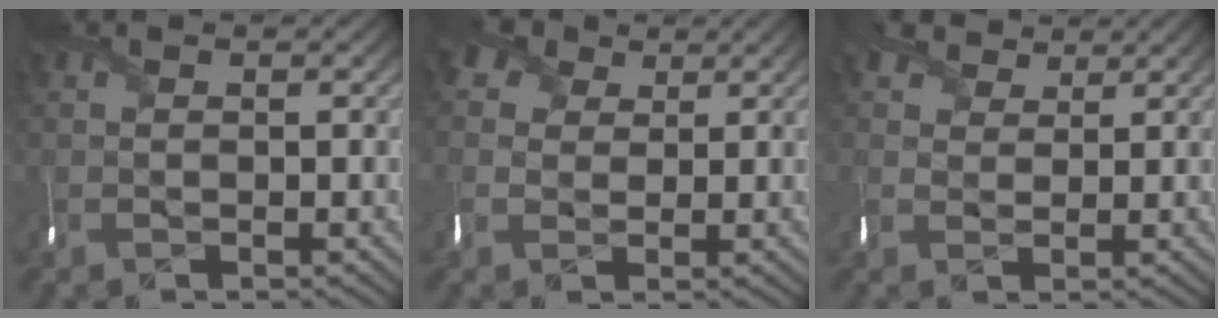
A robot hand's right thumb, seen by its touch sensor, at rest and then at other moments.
{"total": 3.1, "force": [1.7, 2.6, 0.1], "torque": [-0.018, 0.009, 0.023]}
{"total": 2.4, "force": [1.9, 1.1, -0.9], "torque": [0.008, 0.004, 0.030]}